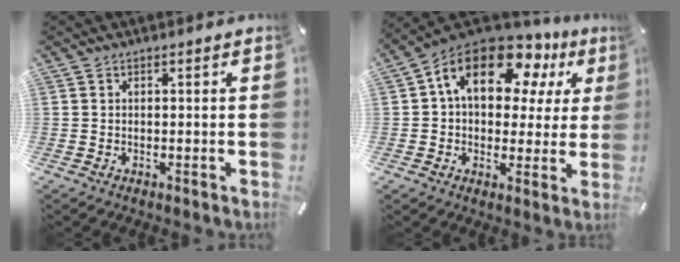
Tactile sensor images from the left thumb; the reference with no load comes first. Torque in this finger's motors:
{"motor_torque": [1.93, 1.90, 2.16, -0.61, 0.21]}